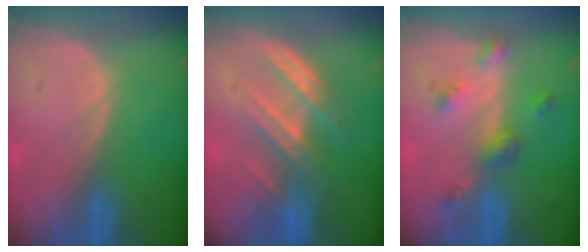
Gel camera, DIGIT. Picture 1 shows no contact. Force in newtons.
{"total": 7.2, "press": 6.5, "slide": 3.0}
{"total": 5.0, "press": 4.4, "slide": 2.3}